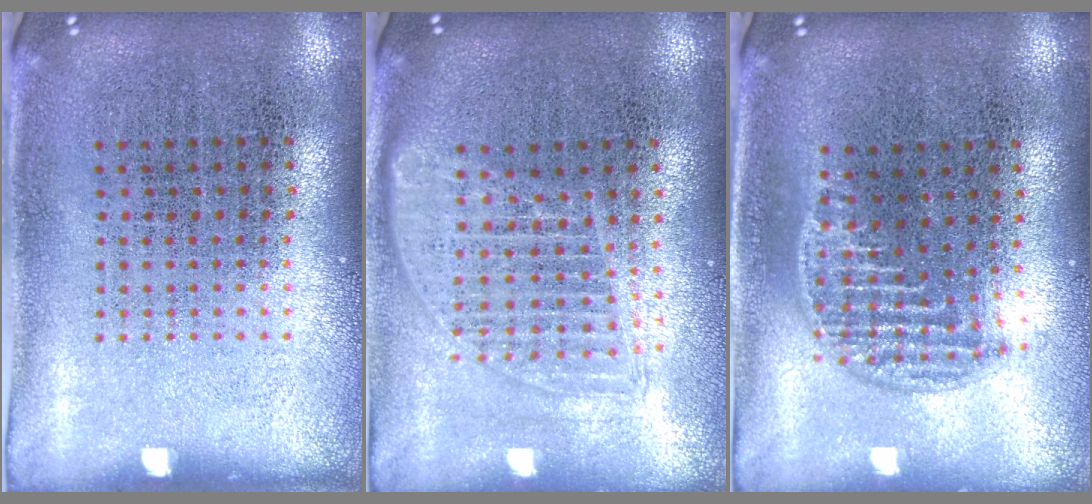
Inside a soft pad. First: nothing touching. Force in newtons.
{"total": 1.6, "press": 1.4, "slide": 0.8}
{"total": 1.3, "press": 1.1, "slide": 0.6}